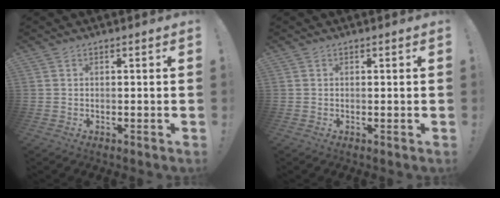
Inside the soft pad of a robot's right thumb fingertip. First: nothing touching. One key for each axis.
{"total": 0.0}